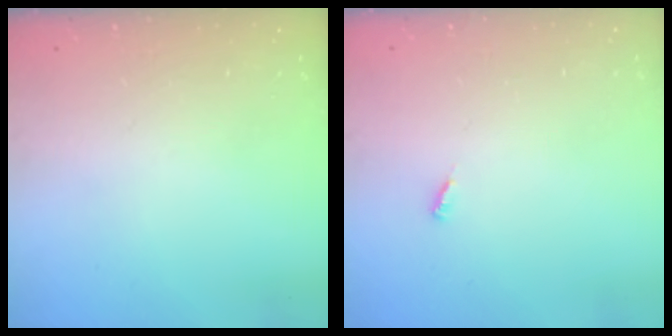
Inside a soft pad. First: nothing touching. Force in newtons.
{"total": 2.5, "press": 2.5, "slide": 0.1}